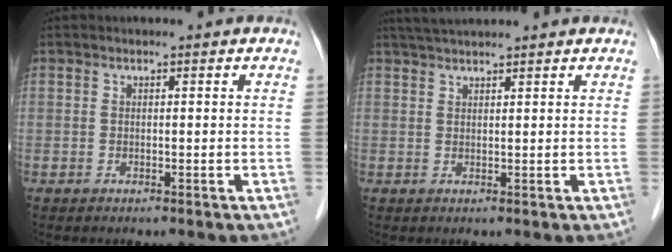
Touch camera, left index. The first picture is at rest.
{"total": 4.5, "force": [4.1, -0.1, 1.9], "torque": [-0.030, 0.033, 0.070]}